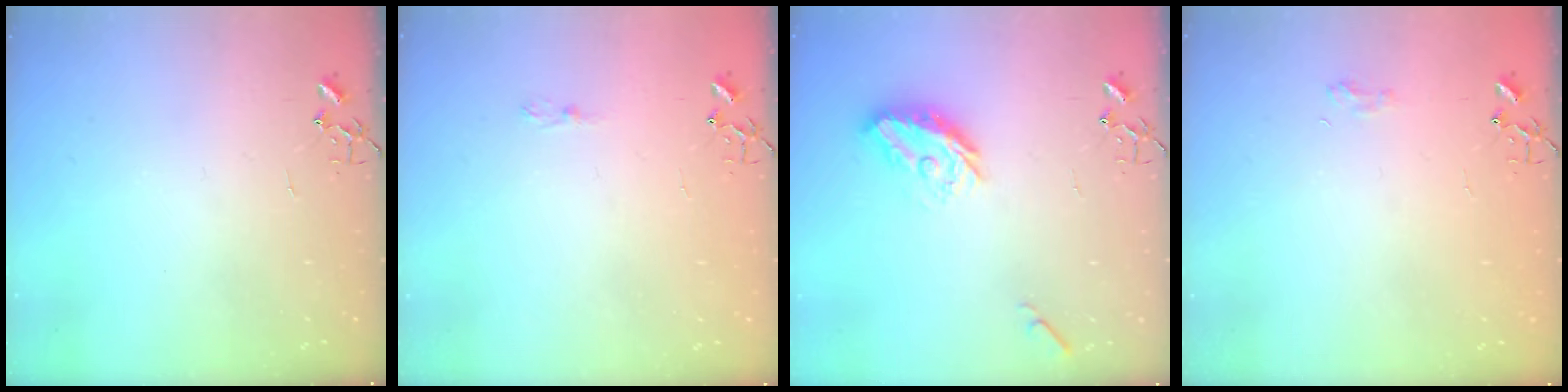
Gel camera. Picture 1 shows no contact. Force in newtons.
{"total": 4.1, "press": 4.1, "slide": 0.5}
{"total": 11.7, "press": 11.7, "slide": 0.5}
{"total": 5.5, "press": 5.4, "slide": 0.7}